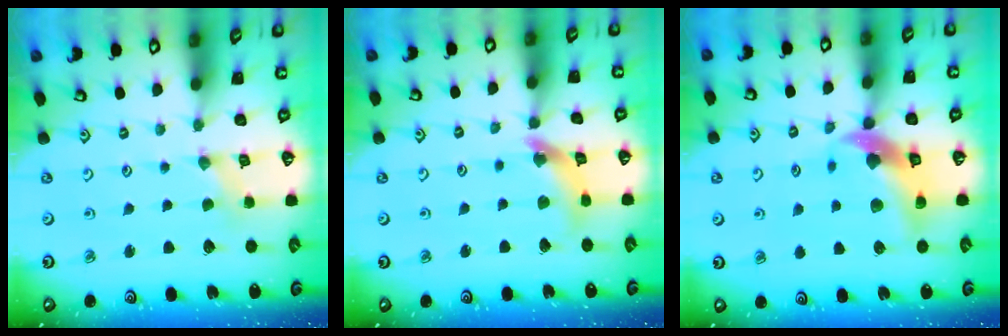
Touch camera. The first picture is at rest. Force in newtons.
{"total": 10.0, "press": 10.0, "slide": 1.1}
{"total": 11.5, "press": 11.4, "slide": 1.7}